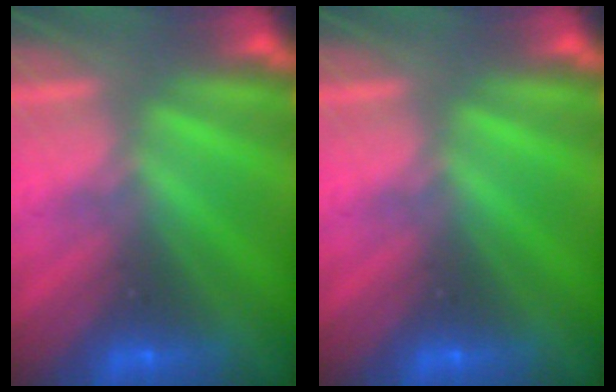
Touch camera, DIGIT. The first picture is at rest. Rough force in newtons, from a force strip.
{"total": 0.0}